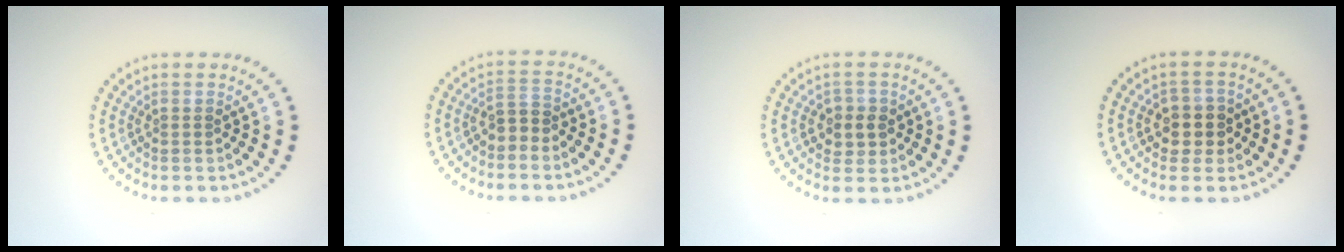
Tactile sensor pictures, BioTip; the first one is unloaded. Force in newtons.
{"total": 1.9, "press": 1.6, "slide": 0.9}
{"total": 2.3, "press": 2.2, "slide": 0.7}
{"total": 2.8, "press": 2.7, "slide": 0.9}